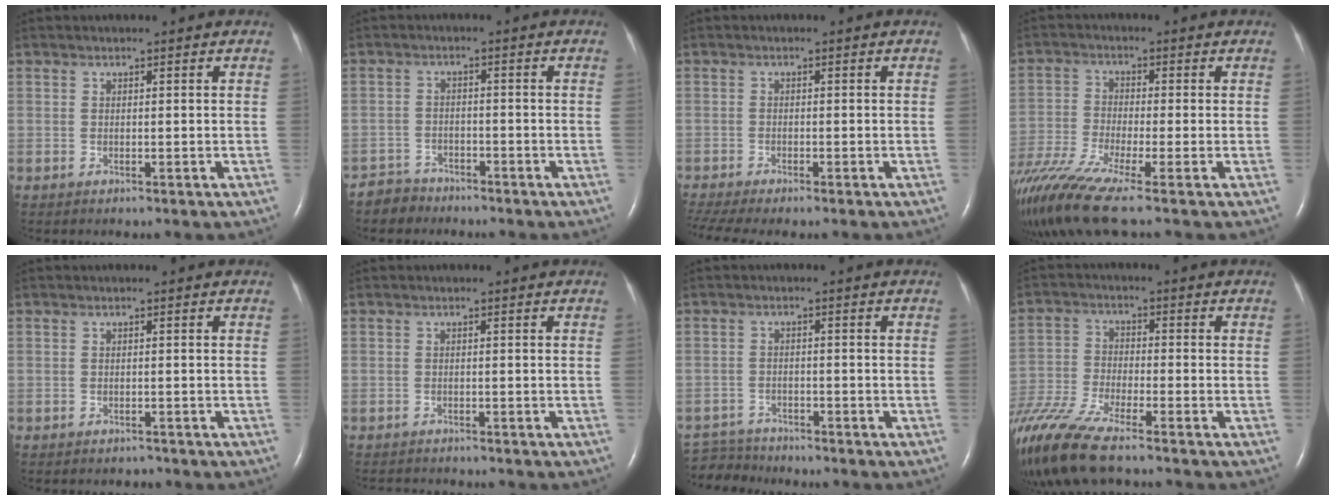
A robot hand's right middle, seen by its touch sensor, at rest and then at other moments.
{"total": 3.5, "force": [-3.0, 1.6, -0.9], "torque": [0.012, -0.001, -0.058]}
{"total": 6.5, "force": [-5.4, 0.9, 3.6], "torque": [-0.065, -0.004, -0.087]}
{"total": 12.5, "force": [-9.1, 0.3, 8.6], "torque": [-0.186, -0.029, -0.171]}
{"total": 1.0, "force": [-0.9, 0.4, 0.0], "torque": [-0.003, -0.001, -0.014]}
{"total": 2.9, "force": [-2.8, 0.4, 0.6], "torque": [-0.007, -0.010, -0.039]}
{"total": 5.3, "force": [-5.3, 0.9, -0.3], "torque": [0.004, -0.010, -0.096]}
{"total": 13.8, "force": [-10.9, 1.6, 8.3], "torque": [-0.187, -0.036, -0.204]}